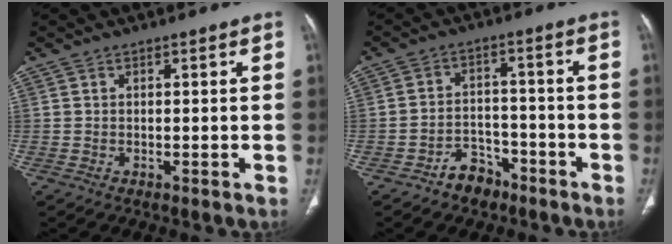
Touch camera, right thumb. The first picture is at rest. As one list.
[{"total": 5.9, "force": [-4.2, 3.9, 1.7], "torque": [-0.010, 0.039, -0.066]}]